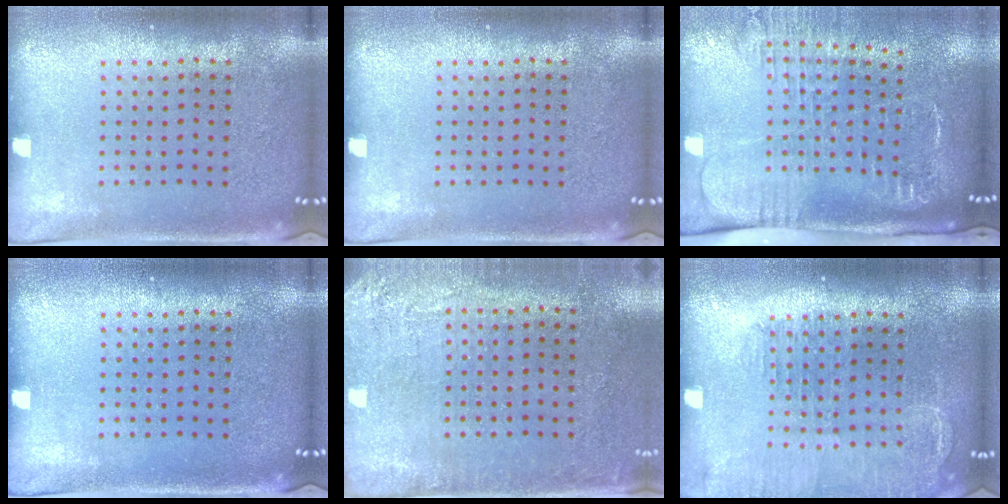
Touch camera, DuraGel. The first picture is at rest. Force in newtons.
{"total": 0.0}
{"total": 2.7, "press": 2.1, "slide": 1.7}
{"total": 0.0}
{"total": 2.7, "press": 2.3, "slide": 1.4}
{"total": 1.5, "press": 1.4, "slide": 0.3}